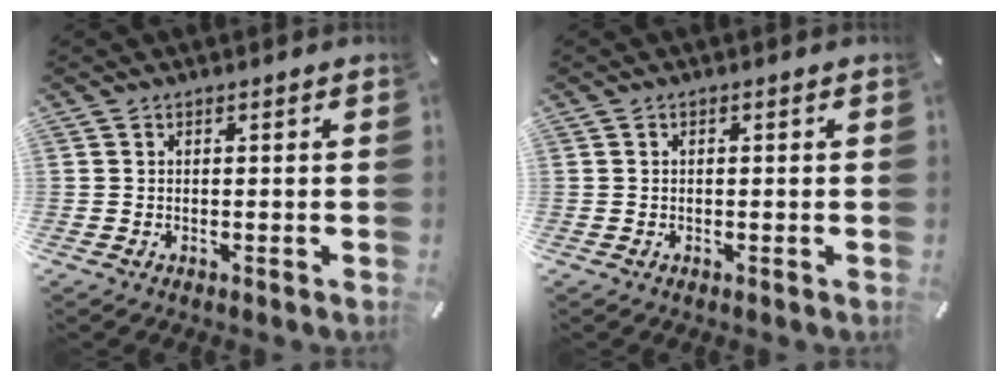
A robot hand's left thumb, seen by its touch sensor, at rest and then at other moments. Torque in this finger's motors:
{"motor_torque": [0.01, 0.10, 0.07, 0.02, 0.06]}